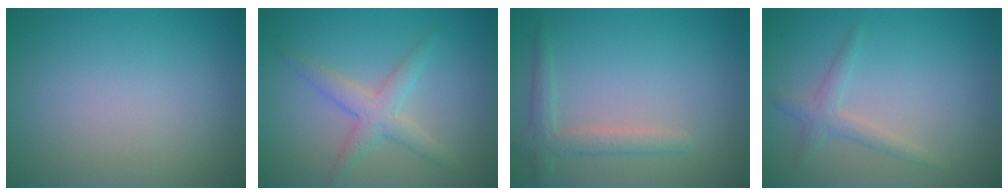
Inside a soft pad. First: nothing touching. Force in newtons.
{"total": 2.8, "press": 2.8, "slide": 0.0}
{"total": 2.3, "press": 2.3, "slide": 0.2}
{"total": 1.7, "press": 1.7, "slide": 0.1}